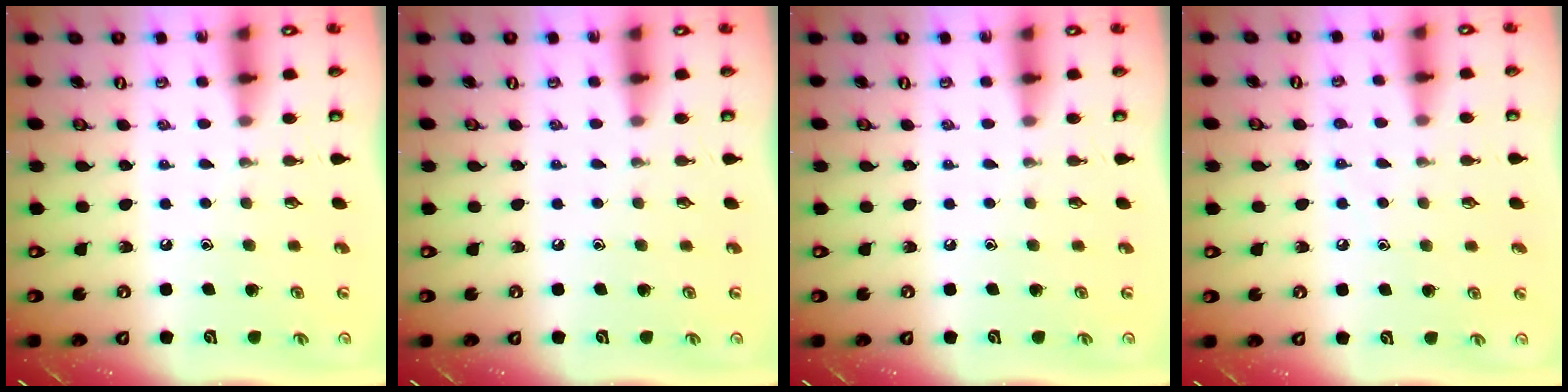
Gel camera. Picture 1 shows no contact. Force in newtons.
{"total": 0.0}
{"total": 0.0}
{"total": 5.3, "press": 5.2, "slide": 0.5}